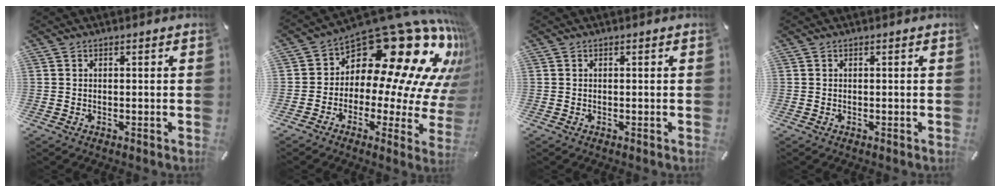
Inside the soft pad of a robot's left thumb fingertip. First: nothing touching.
{"total": 21.5, "force": [11.9, 10.1, 14.7], "torque": [-0.196, -0.116, 0.202]}
{"total": 0.0}
{"total": 0.0}